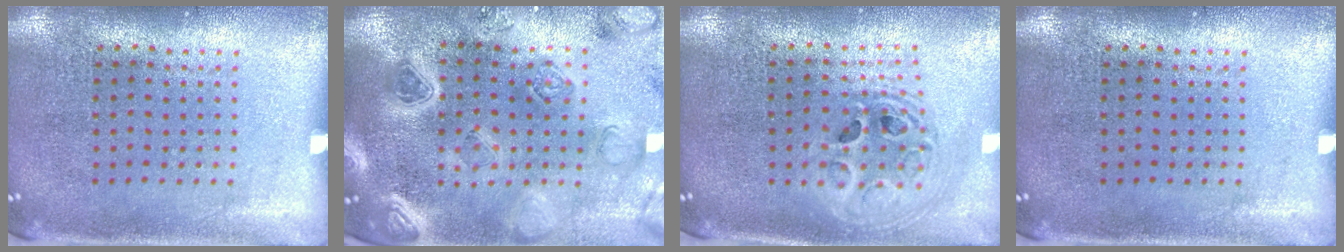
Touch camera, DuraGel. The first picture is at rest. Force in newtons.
{"total": 2.9, "press": 2.9, "slide": 0.7}
{"total": 2.1, "press": 1.7, "slide": 1.3}
{"total": 0.0}